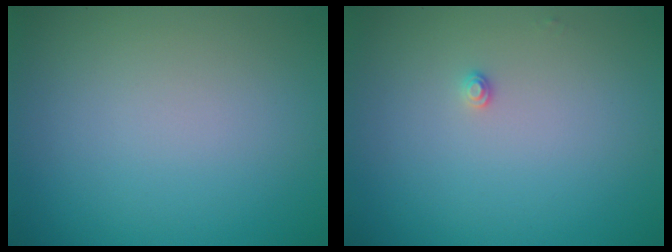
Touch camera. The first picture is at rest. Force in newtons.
{"total": 0.8, "press": 0.8, "slide": 0.0}